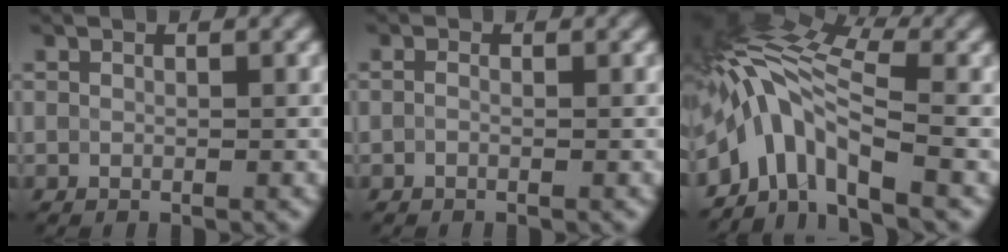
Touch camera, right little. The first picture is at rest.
{"total": 0.5, "force": [-0.2, 0.3, 0.4], "torque": [-0.011, -0.004, -0.008]}
{"total": 8.0, "force": [-3.1, 3.6, 6.5], "torque": [-0.109, 0.020, -0.074]}